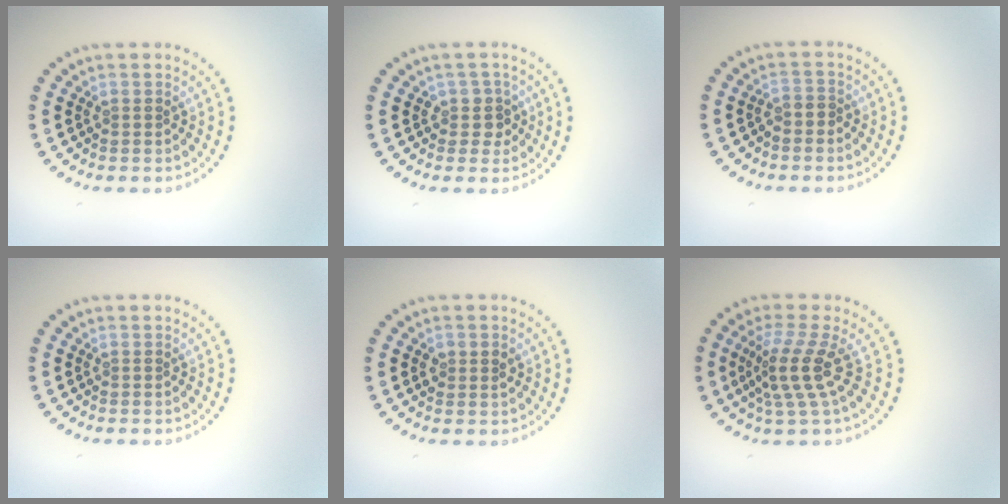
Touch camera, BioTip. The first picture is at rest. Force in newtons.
{"total": 1.8, "press": 1.5, "slide": 0.9}
{"total": 0.9, "press": 0.7, "slide": 0.6}
{"total": 0.0}
{"total": 1.5, "press": 1.5, "slide": 0.2}
{"total": 3.8, "press": 2.7, "slide": 2.6}